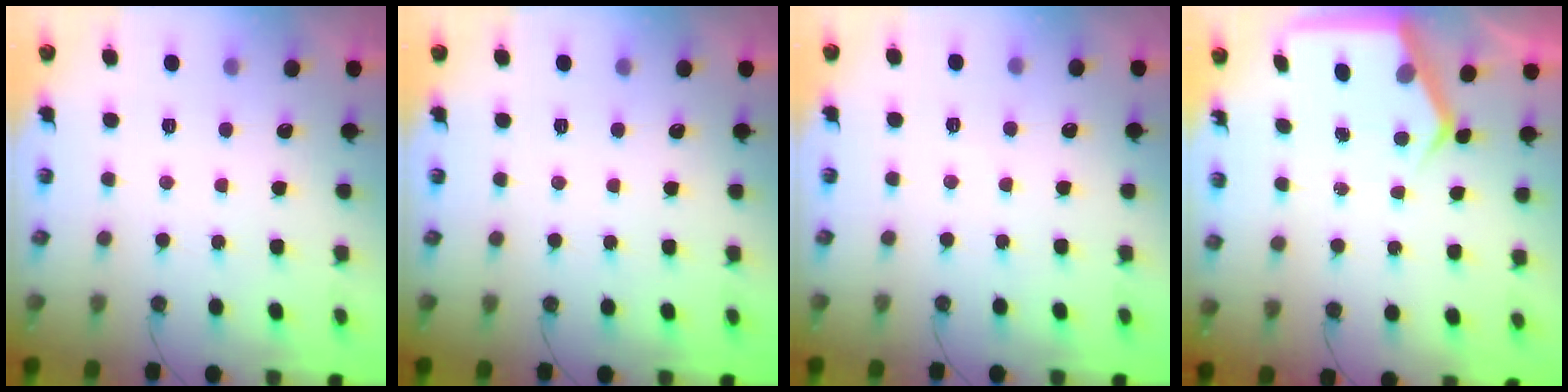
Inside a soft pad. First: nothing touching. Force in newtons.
{"total": 0.0}
{"total": 2.8, "press": 2.7, "slide": 0.5}
{"total": 5.0, "press": 5.0, "slide": 0.2}